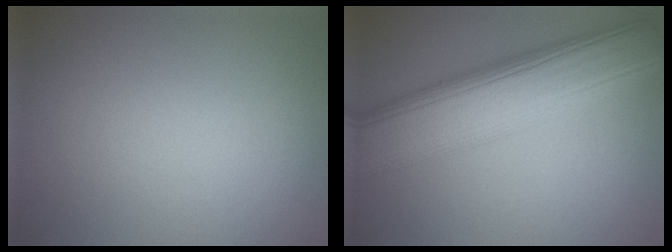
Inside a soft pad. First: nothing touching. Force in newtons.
{"total": 10.1, "press": 10.1, "slide": 0.4}